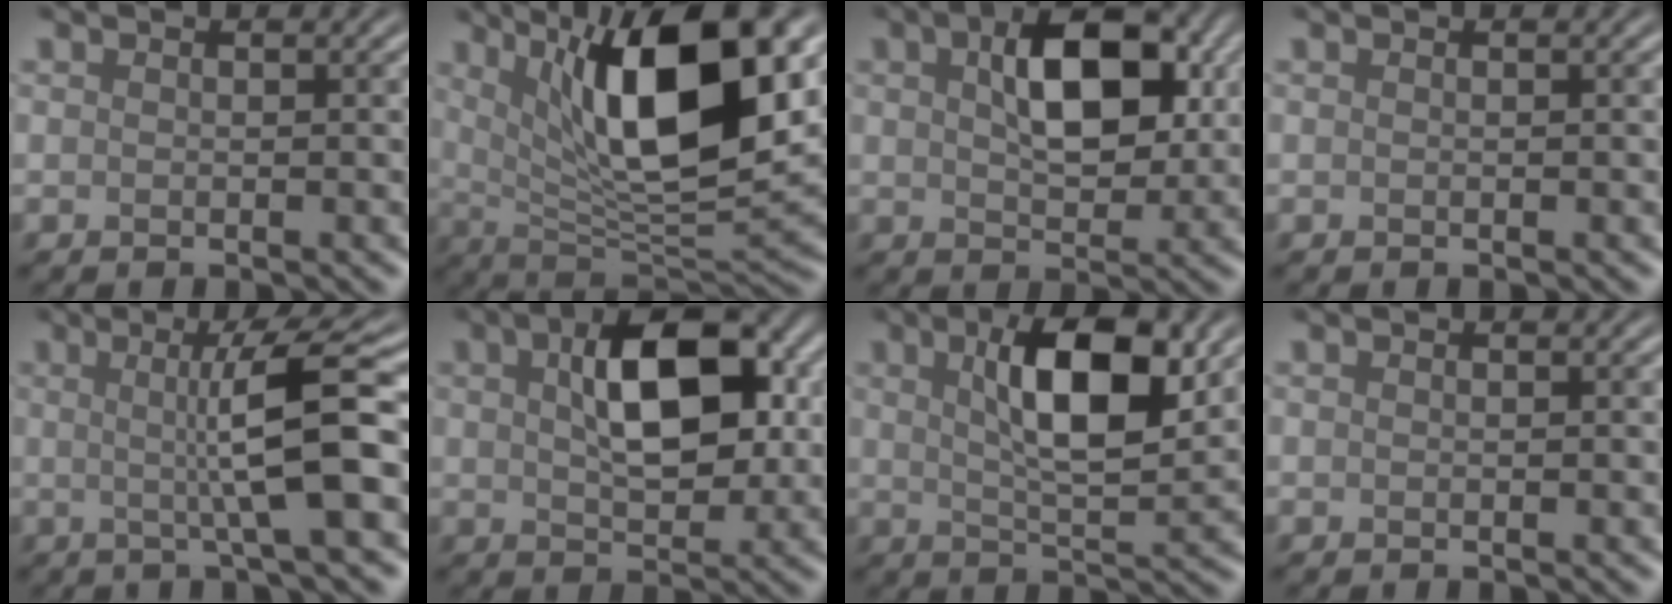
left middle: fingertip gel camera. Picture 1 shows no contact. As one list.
[{"total": 12.8, "force": [4.3, 4.3, 11.3], "torque": [-0.166, -0.004, 0.070]}, {"total": 7.1, "force": [1.8, 3.9, 5.7], "torque": [-0.096, 0.006, 0.030]}, {"total": 0.0}, {"total": 7.3, "force": [0.4, 1.0, 7.3], "torque": [-0.112, 0.007, 0.004]}, {"total": 8.0, "force": [1.8, 4.1, 6.6], "torque": [-0.107, 0.014, 0.029]}, {"total": 8.1, "force": [2.6, 2.6, 7.2], "torque": [-0.118, 0.006, 0.044]}, {"total": 0.0}]